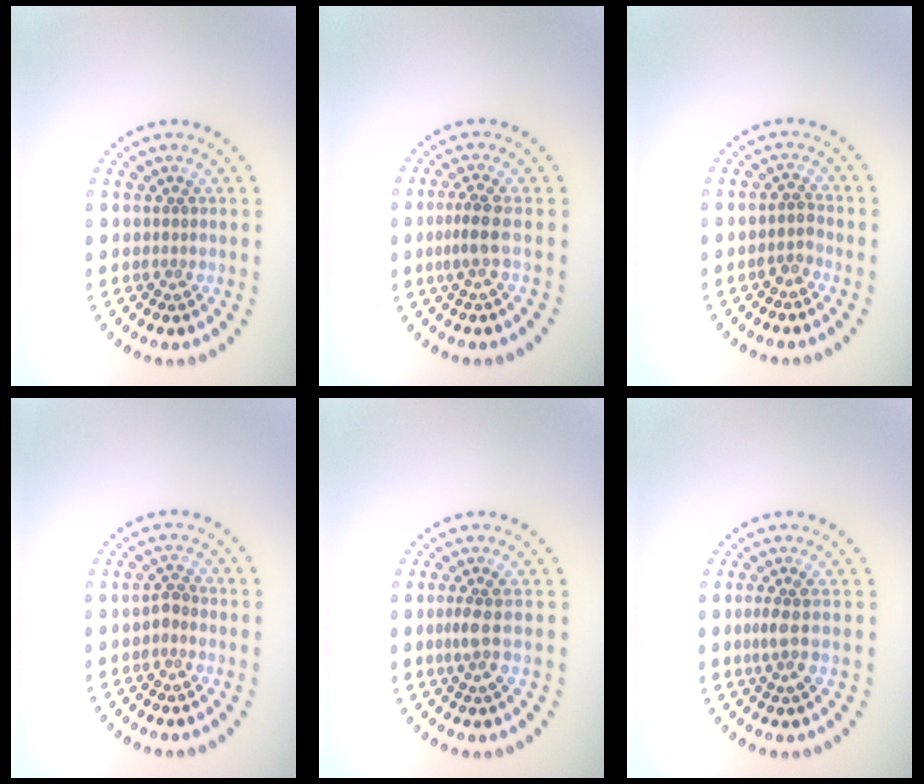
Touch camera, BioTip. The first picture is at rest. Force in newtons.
{"total": 2.2, "press": 1.6, "slide": 1.6}
{"total": 1.5, "press": 1.1, "slide": 1.0}
{"total": 1.1, "press": 1.0, "slide": 0.6}
{"total": 1.9, "press": 1.4, "slide": 1.2}
{"total": 1.8, "press": 1.4, "slide": 1.1}